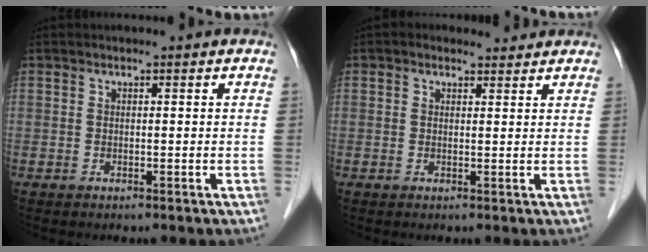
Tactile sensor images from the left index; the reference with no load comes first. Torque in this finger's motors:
{"motor_torque": [0.64, -0.59, 0.18, 0.02]}